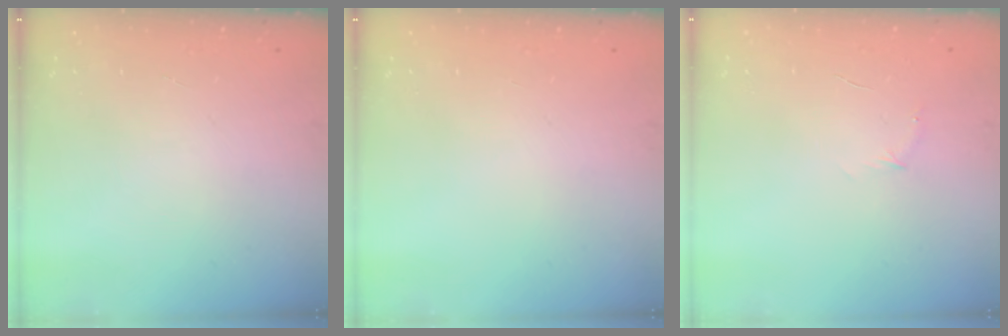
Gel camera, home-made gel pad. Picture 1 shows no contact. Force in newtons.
{"total": 0.0}
{"total": 3.8, "press": 3.6, "slide": 1.1}